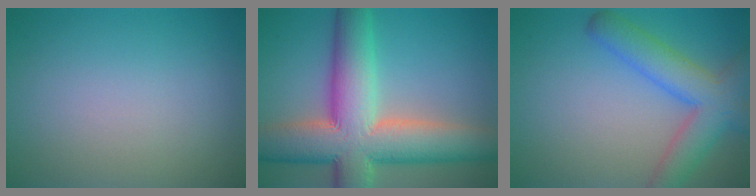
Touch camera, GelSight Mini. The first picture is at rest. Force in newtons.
{"total": 12.7, "press": 12.7, "slide": 0.8}
{"total": 6.2, "press": 6.1, "slide": 0.4}